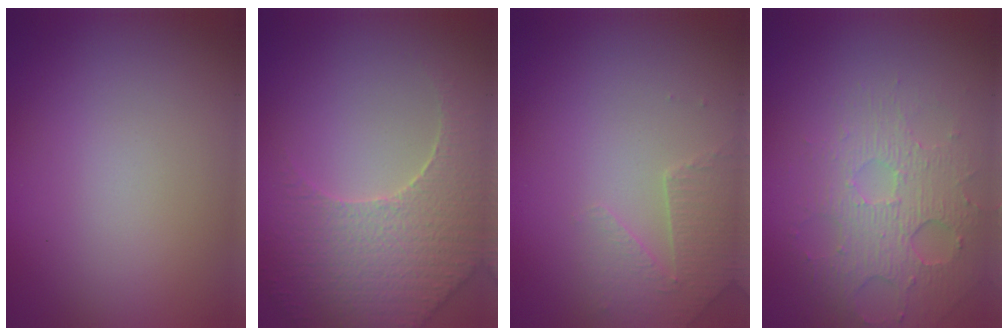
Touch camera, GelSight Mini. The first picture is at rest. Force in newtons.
{"total": 5.2, "press": 4.7, "slide": 2.2}
{"total": 2.3, "press": 2.2, "slide": 0.6}
{"total": 3.6, "press": 3.2, "slide": 1.5}